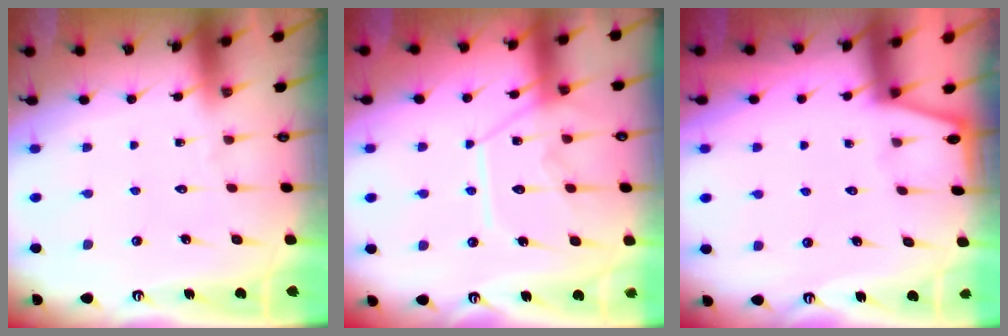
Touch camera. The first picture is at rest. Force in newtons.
{"total": 13.5, "press": 13.5, "slide": 1.3}
{"total": 0.0}